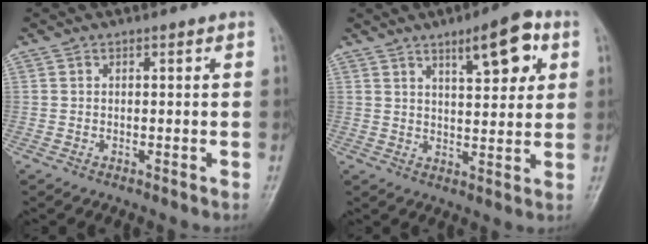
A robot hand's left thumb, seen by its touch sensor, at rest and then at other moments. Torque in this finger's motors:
{"motor_torque": [0.26, 0.23, 0.17, -0.26, 0.18]}